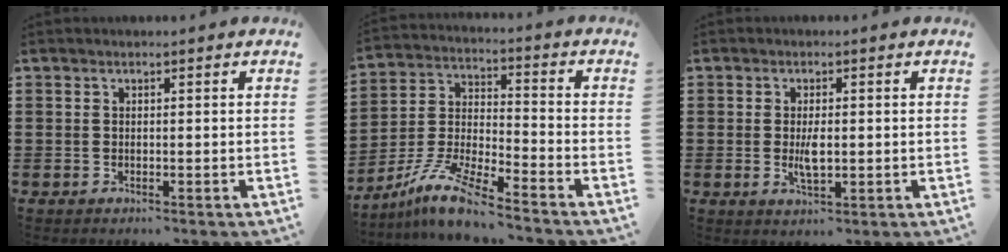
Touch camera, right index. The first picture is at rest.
{"total": 9.2, "force": [-8.0, 0.4, 4.6], "torque": [-0.108, -0.001, -0.163]}
{"total": 3.3, "force": [-0.1, 1.3, 3.1], "torque": [-0.065, -0.003, -0.005]}